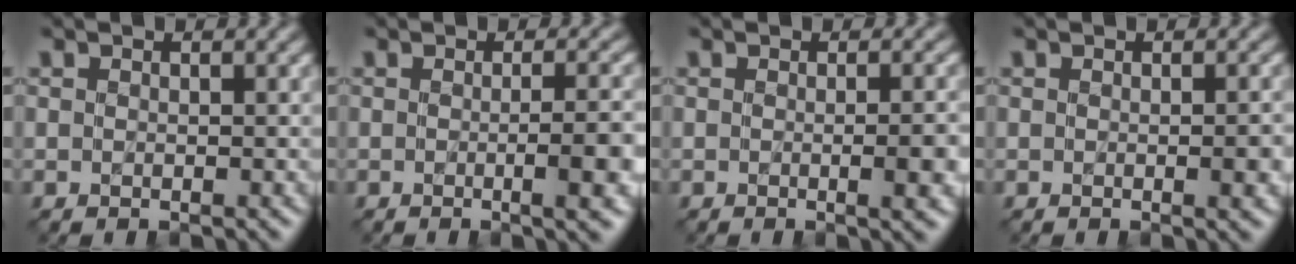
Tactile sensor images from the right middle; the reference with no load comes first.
{"total": 4.5, "force": [-0.6, 1.3, 4.3], "torque": [-0.048, 0.000, -0.005]}
{"total": 3.4, "force": [-0.3, 1.0, 3.2], "torque": [-0.033, 0.000, -0.002]}
{"total": 1.7, "force": [-0.2, 0.4, 1.6], "torque": [-0.016, 0.002, -0.002]}